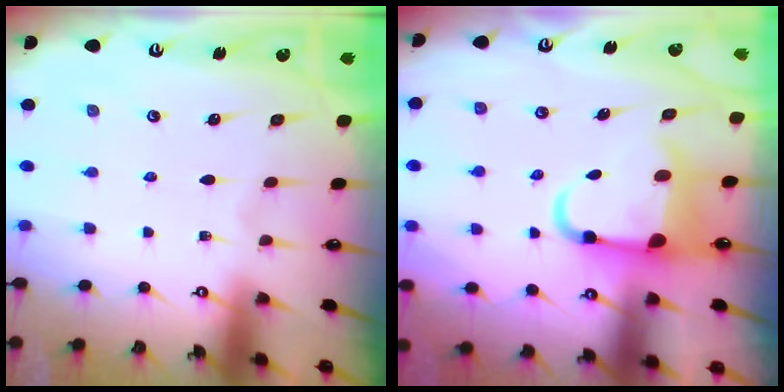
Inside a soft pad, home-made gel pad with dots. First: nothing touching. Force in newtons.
{"total": 6.2, "press": 5.9, "slide": 1.7}